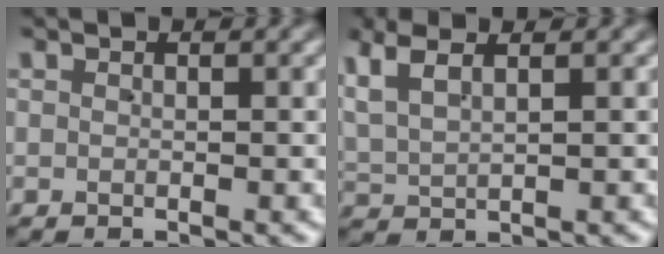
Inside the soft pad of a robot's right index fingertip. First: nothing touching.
{"total": 4.0, "force": [2.4, 2.2, 2.3], "torque": [-0.071, 0.005, 0.046]}